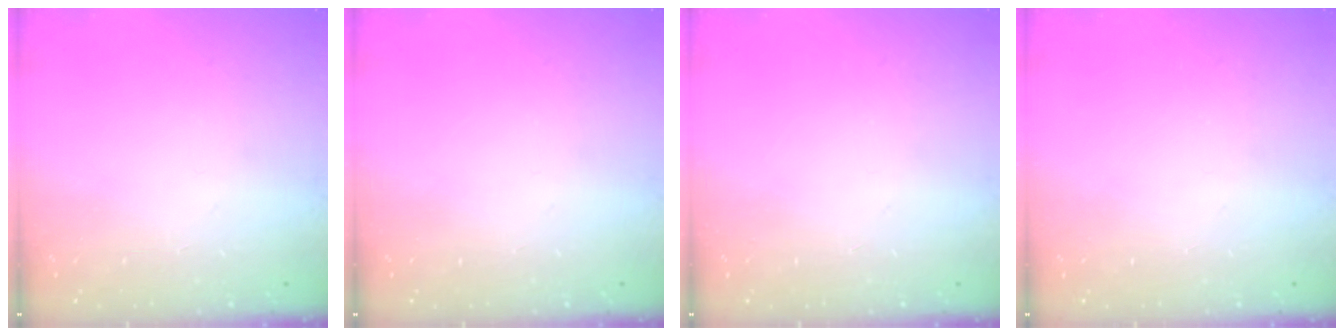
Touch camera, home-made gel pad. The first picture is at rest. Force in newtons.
{"total": 0.0}
{"total": 0.0}
{"total": 0.0}